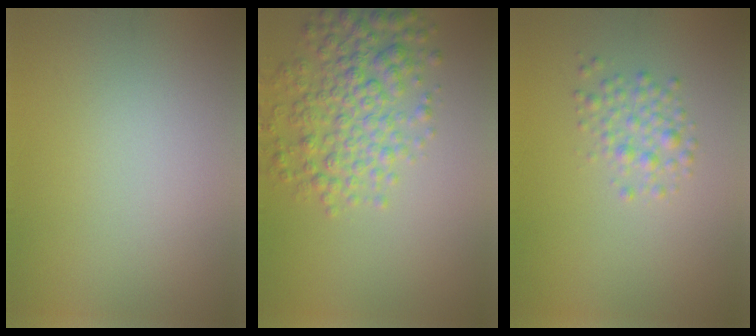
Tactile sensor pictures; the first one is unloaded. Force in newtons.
{"total": 5.5, "press": 5.5, "slide": 0.2}
{"total": 2.1, "press": 2.1, "slide": 0.1}